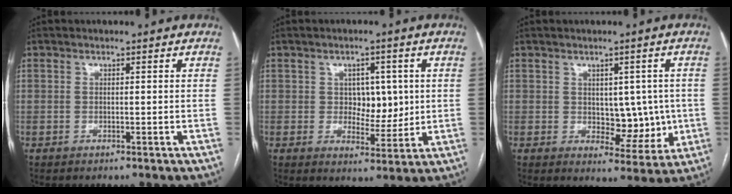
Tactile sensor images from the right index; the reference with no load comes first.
{"total": 5.8, "force": [0.9, 3.7, 4.4], "torque": [-0.053, 0.005, 0.022]}
{"total": 6.9, "force": [0.1, 4.2, 5.5], "torque": [-0.060, 0.004, 0.016]}